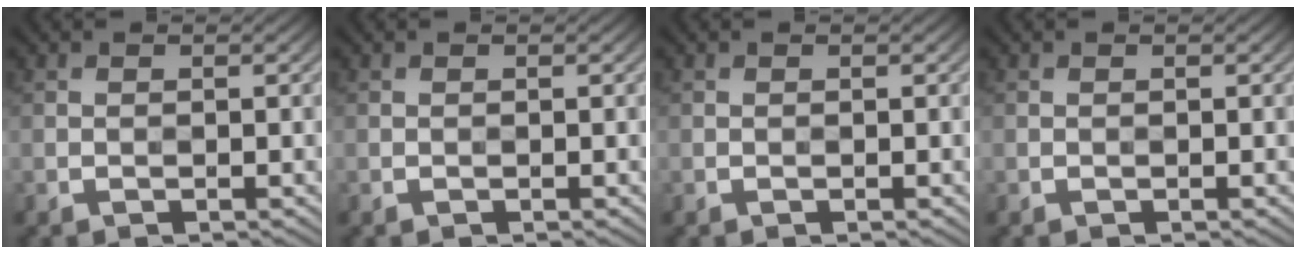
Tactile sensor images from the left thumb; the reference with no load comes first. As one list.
[{"total": 0.0}, {"total": 0.0}, {"total": 0.0}]